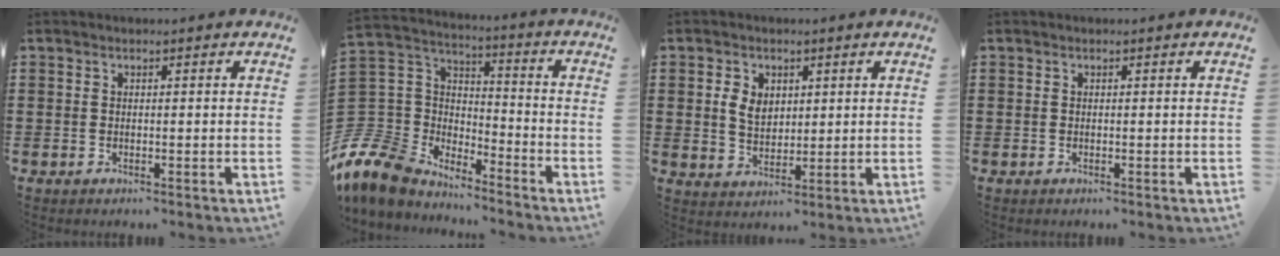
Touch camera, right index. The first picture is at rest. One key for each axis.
{"total": 9.8, "fx": -7.4, "fy": 6.1, "fz": 1.9, "tx": -0.107, "ty": -0.005, "tz": -0.154}
{"total": 4.3, "fx": 1.1, "fy": 3.2, "fz": 2.6, "tx": -0.062, "ty": 0.011, "tz": 0.018}
{"total": 0.0}